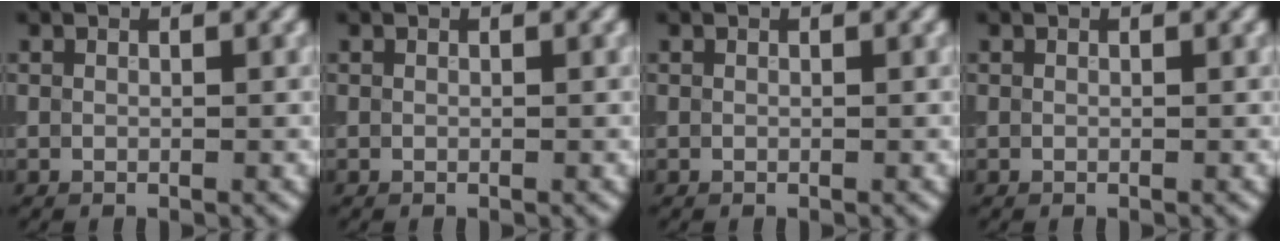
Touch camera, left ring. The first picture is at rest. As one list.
[{"total": 0.0}, {"total": 0.0}, {"total": 0.0}]